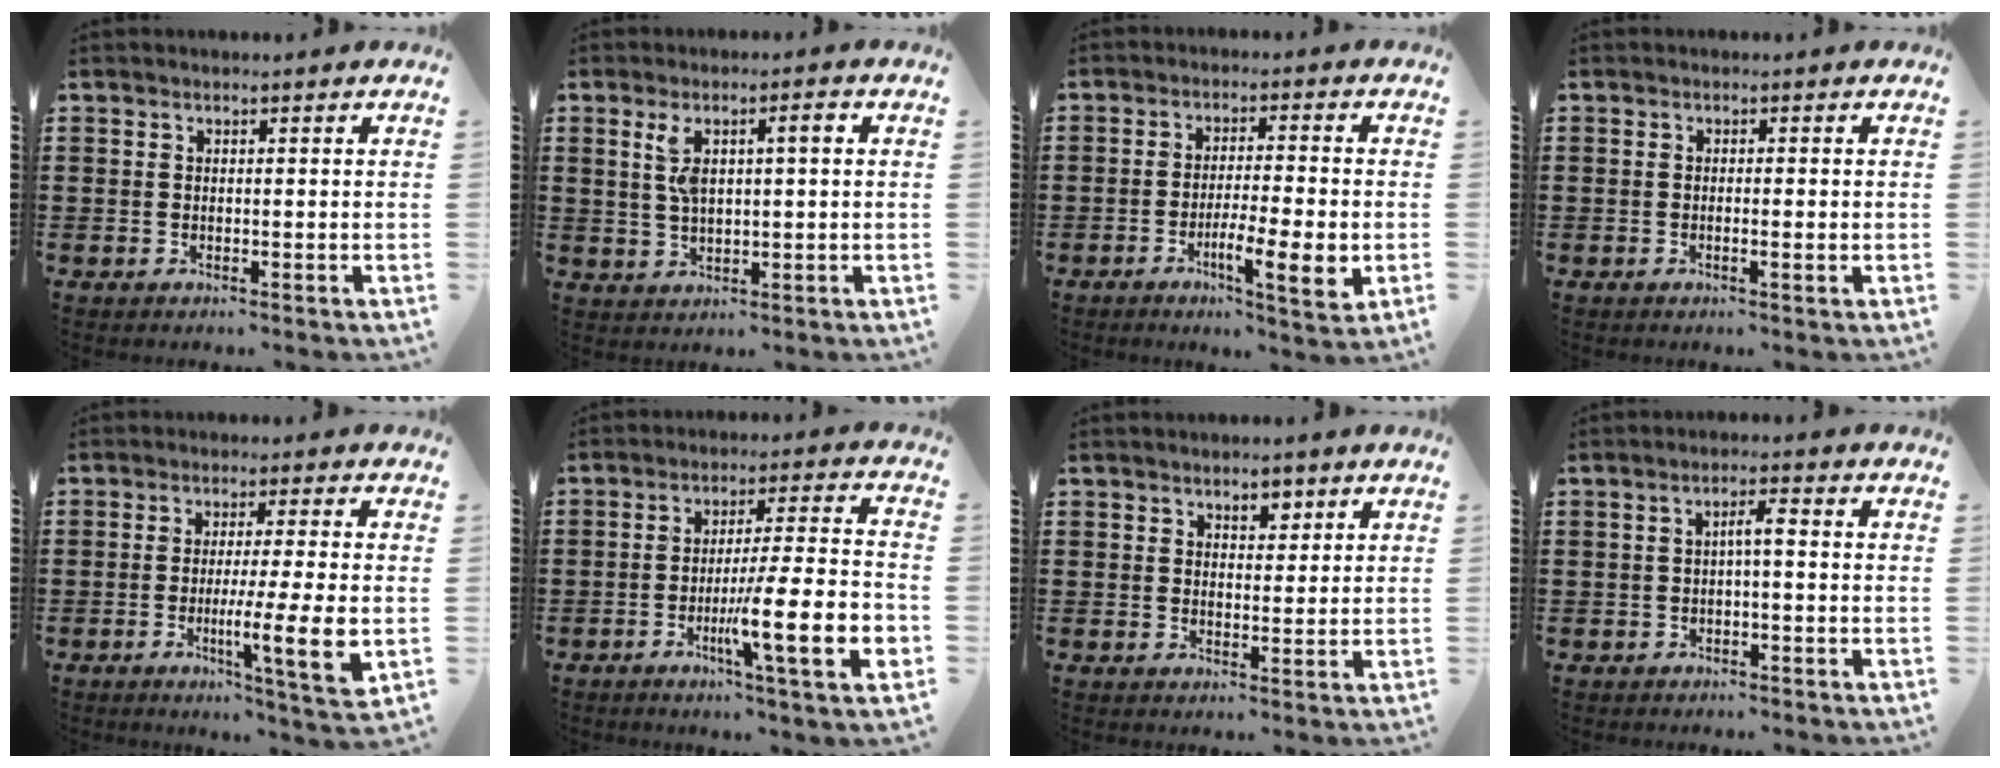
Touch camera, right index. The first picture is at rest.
{"total": 5.3, "force": [1.5, 1.7, 4.8], "torque": [-0.097, 0.007, 0.024]}
{"total": 7.6, "force": [-2.7, 1.0, 7.1], "torque": [-0.121, -0.009, -0.047]}
{"total": 1.1, "force": [-0.2, -0.1, 1.1], "torque": [-0.017, -0.005, -0.004]}
{"total": 10.2, "force": [-1.9, 0.4, 10.0], "torque": [-0.159, -0.019, -0.030]}
{"total": 12.8, "force": [-4.4, 1.3, 12.0], "torque": [-0.202, -0.010, -0.078]}
{"total": 2.8, "force": [1.9, 1.7, 1.2], "torque": [-0.013, 0.002, 0.031]}
{"total": 2.4, "force": [-0.4, 0.3, 2.4], "torque": [-0.046, 0.003, -0.009]}